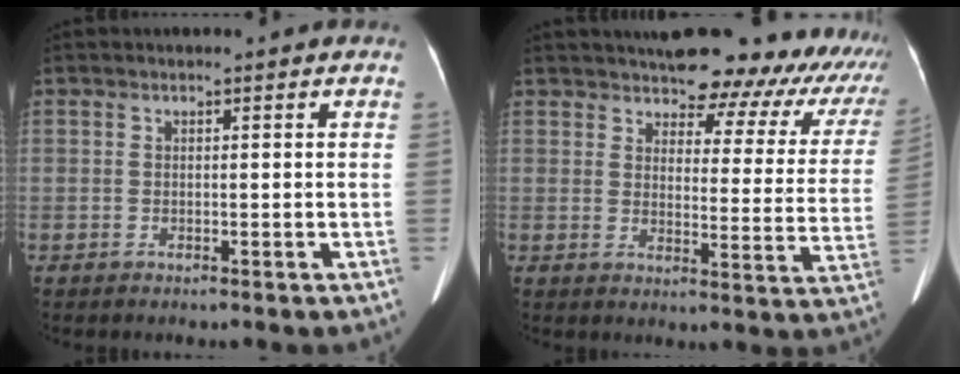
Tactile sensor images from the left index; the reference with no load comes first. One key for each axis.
{"total": 21.4, "fx": 18.7, "fy": 6.3, "fz": 8.4, "tx": -0.085, "ty": -0.037, "tz": 0.201}